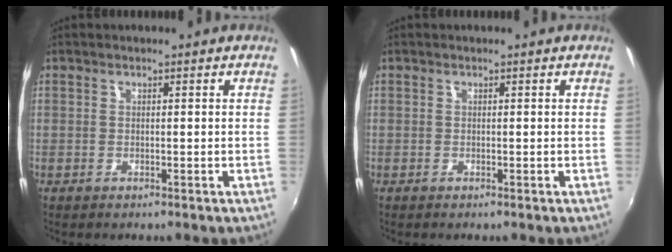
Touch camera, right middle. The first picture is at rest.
{"total": 0.0}